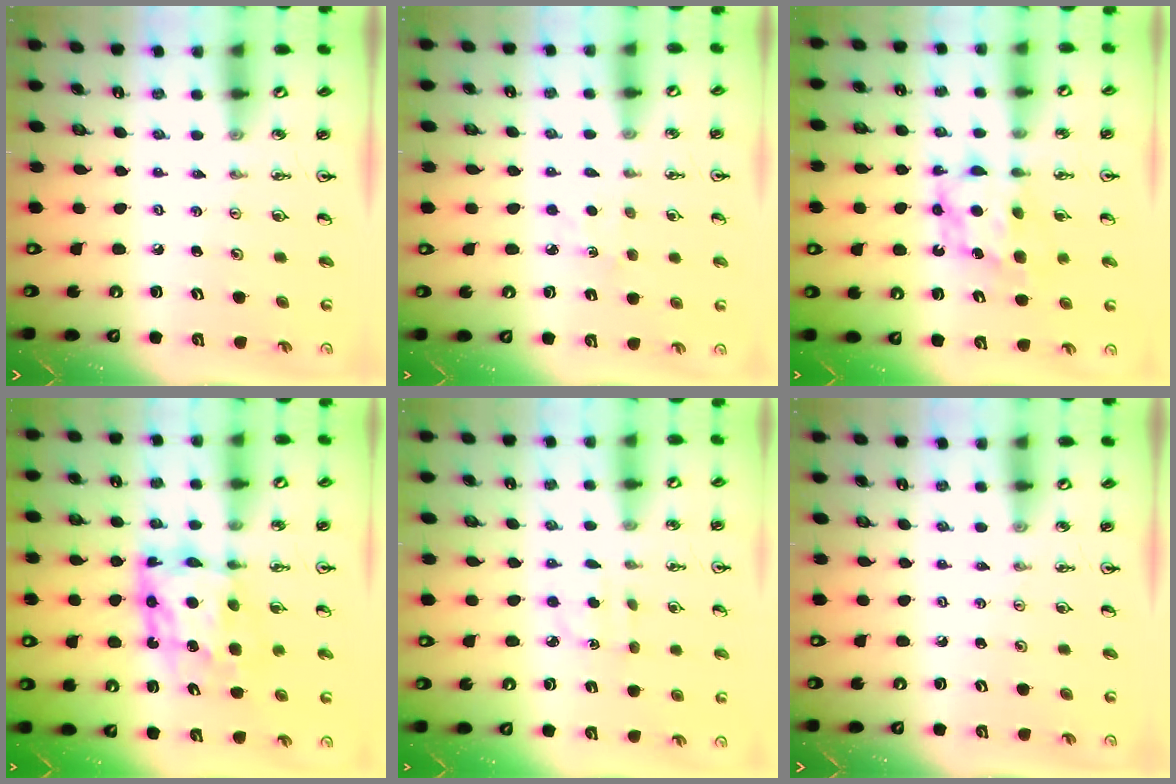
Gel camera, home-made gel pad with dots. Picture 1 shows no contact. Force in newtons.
{"total": 3.0, "press": 3.0, "slide": 0.3}
{"total": 6.4, "press": 6.3, "slide": 0.4}
{"total": 10.0, "press": 9.9, "slide": 1.2}
{"total": 3.3, "press": 3.2, "slide": 0.7}
{"total": 0.0}